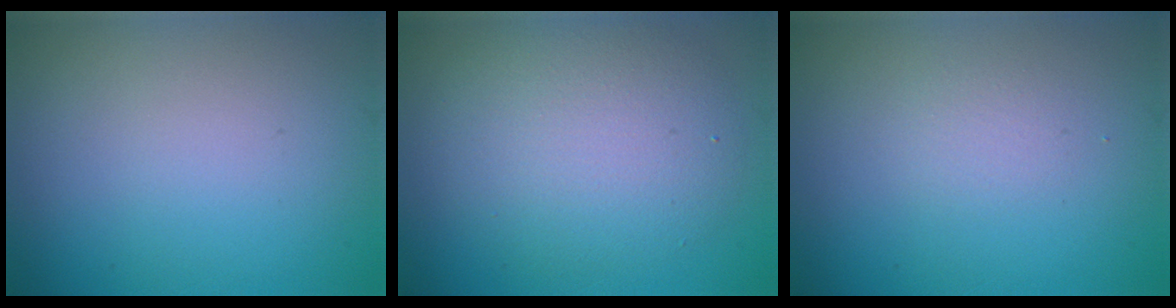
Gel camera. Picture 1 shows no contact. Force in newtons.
{"total": 5.8, "press": 5.8, "slide": 0.2}
{"total": 1.1, "press": 1.1, "slide": 0.1}